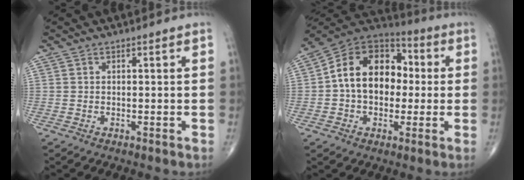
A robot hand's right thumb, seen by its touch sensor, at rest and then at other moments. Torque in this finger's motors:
{"motor_torque": [0.61, 1.01, 0.38, 0.02, 0.16]}